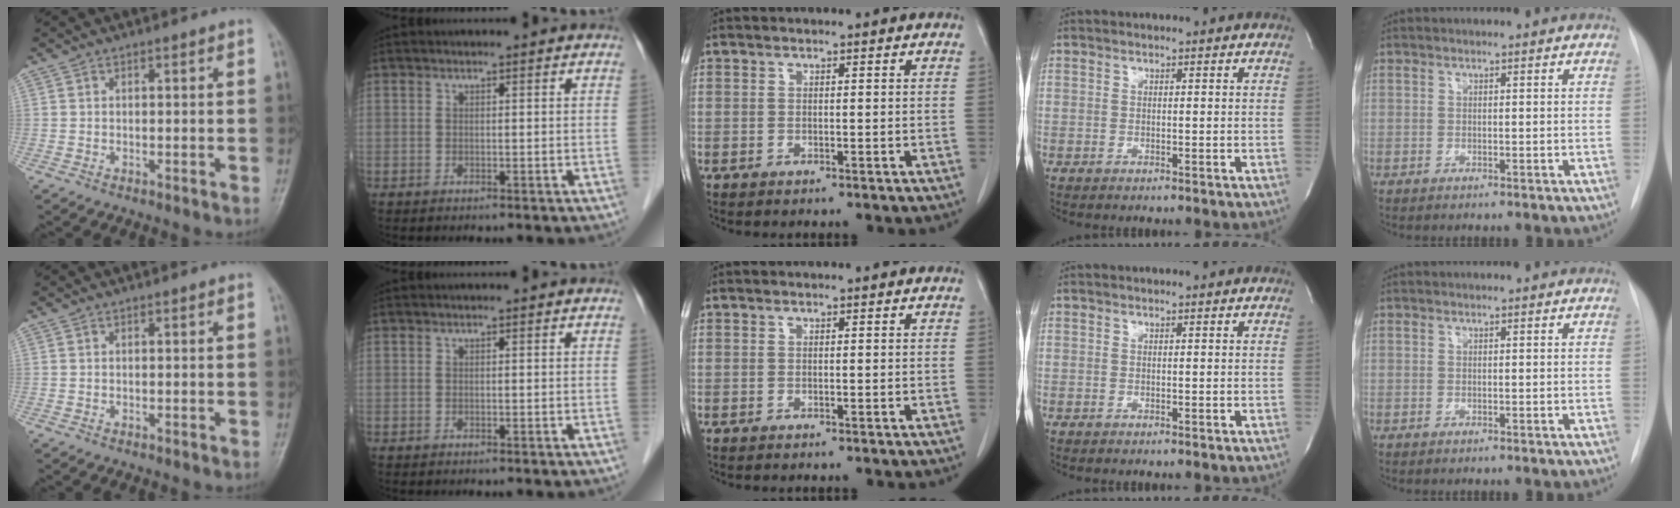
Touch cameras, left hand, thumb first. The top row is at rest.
{}